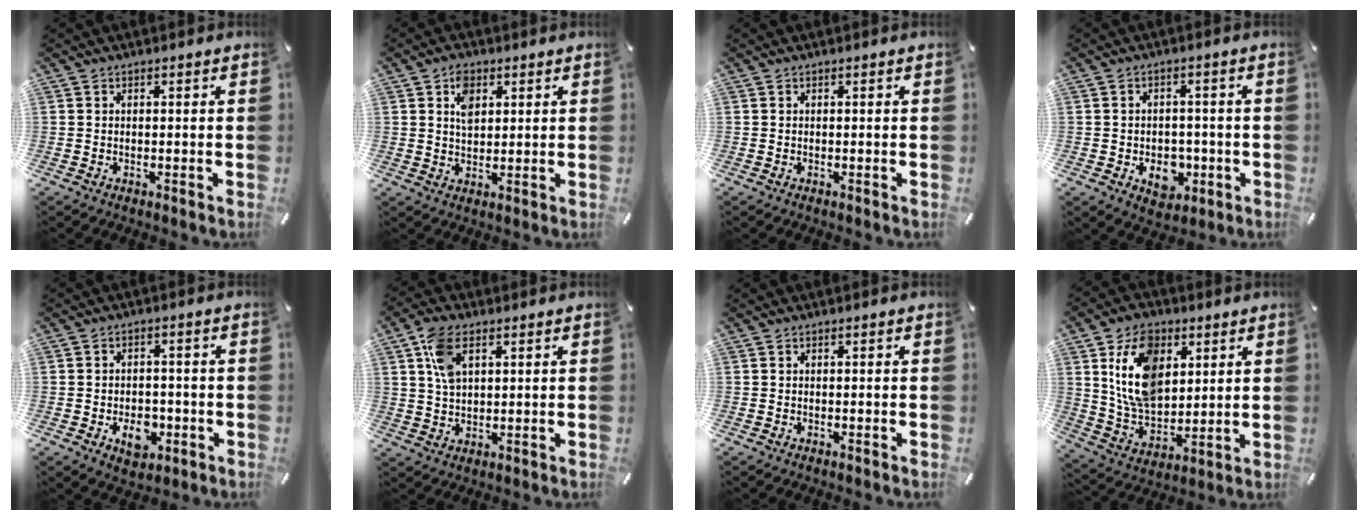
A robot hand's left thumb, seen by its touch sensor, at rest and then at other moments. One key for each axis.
{"total": 5.1, "fx": 2.0, "fy": 3.7, "fz": 2.9, "tx": -0.045, "ty": -0.002, "tz": 0.031}
{"total": 0.0}
{"total": 7.4, "fx": -2.1, "fy": 5.7, "fz": 4.2, "tx": -0.049, "ty": 0.008, "tz": -0.032}
{"total": 7.1, "fx": -2.5, "fy": 5.1, "fz": 4.4, "tx": -0.062, "ty": 0.007, "tz": -0.040}
{"total": 7.6, "fx": 3.0, "fy": 4.8, "fz": 5.1, "tx": -0.108, "ty": 0.004, "tz": 0.055}
{"total": 0.0}
{"total": 14.7, "fx": 5.2, "fy": 10.3, "fz": 9.1, "tx": -0.178, "ty": -0.005, "tz": 0.095}